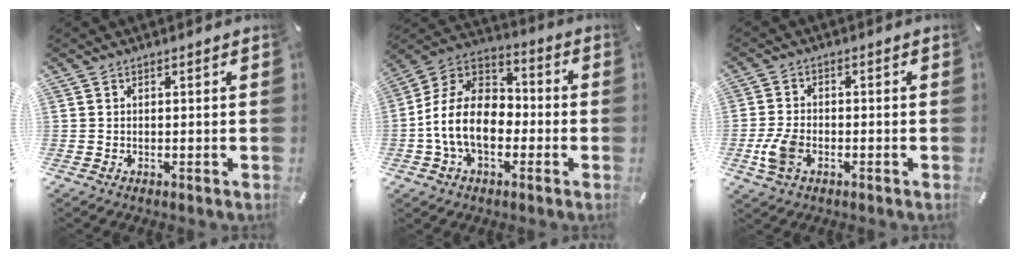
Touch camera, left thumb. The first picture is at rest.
{"total": 14.5, "force": [-4.3, 10.3, 9.2], "torque": [-0.204, 0.026, -0.081]}
{"total": 6.6, "force": [-2.2, 4.2, 4.6], "torque": [-0.105, 0.006, -0.041]}